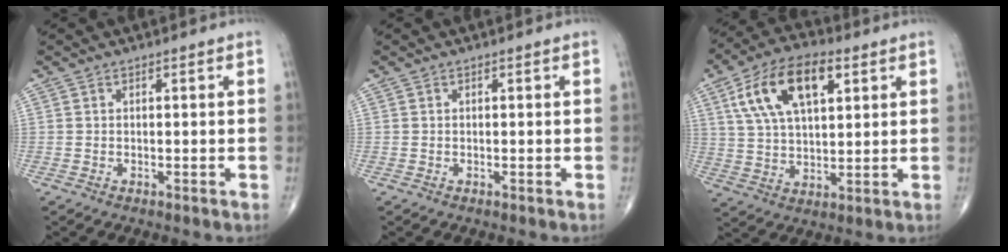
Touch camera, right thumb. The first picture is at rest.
{"total": 0.0}
{"total": 15.4, "force": [5.9, 7.6, 11.9], "torque": [-0.206, 0.002, 0.105]}